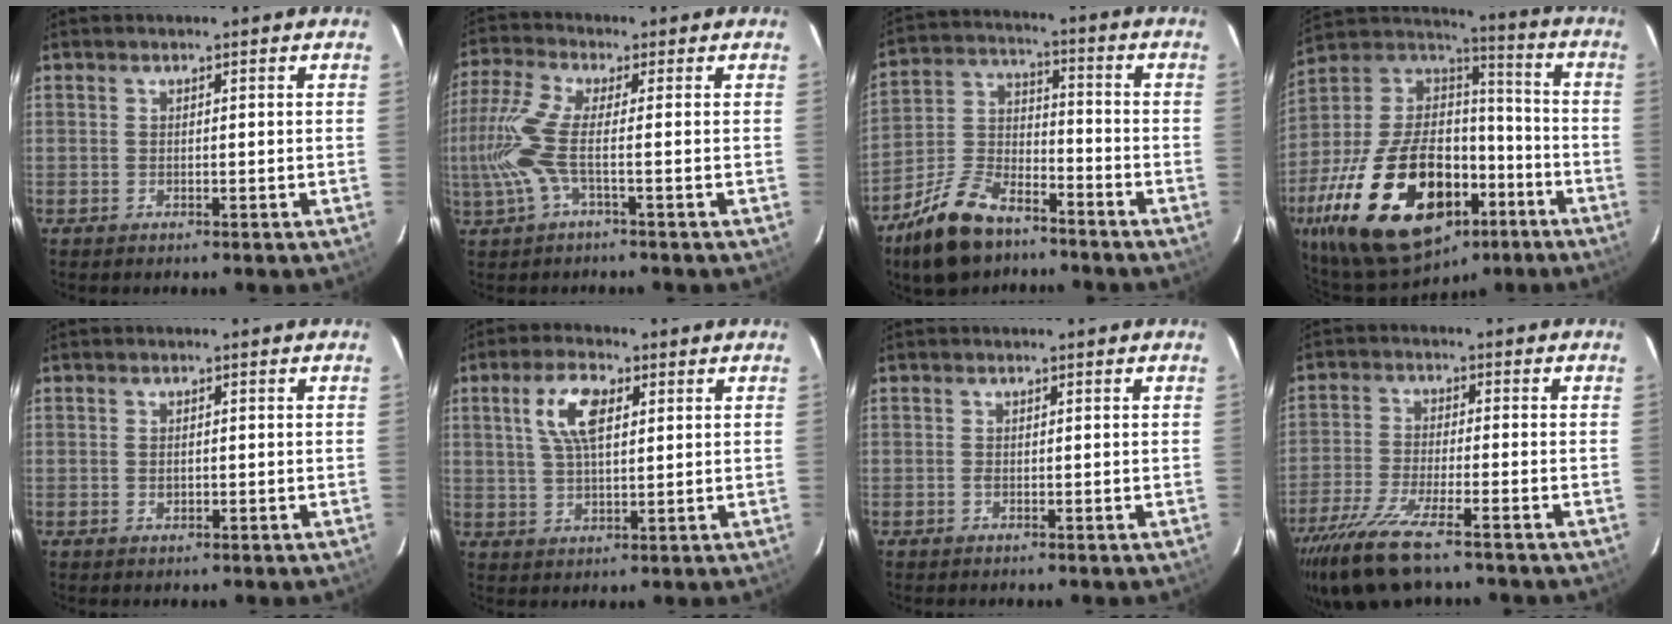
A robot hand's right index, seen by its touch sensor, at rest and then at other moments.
{"total": 9.4, "force": [-1.9, 1.2, 9.1], "torque": [-0.207, -0.005, -0.038]}
{"total": 15.2, "force": [-10.5, 7.3, 8.1], "torque": [-0.184, 0.006, -0.191]}
{"total": 31.9, "force": [-15.0, 18.1, 21.5], "torque": [-0.435, 0.003, -0.228]}
{"total": 1.1, "force": [-0.1, 0.8, 0.8], "torque": [-0.013, 0.003, -0.002]}
{"total": 7.6, "force": [2.7, 3.3, 6.4], "torque": [-0.123, 0.013, 0.052]}
{"total": 0.5, "force": [-0.1, 0.2, 0.5], "torque": [-0.011, 0.000, -0.003]}
{"total": 12.9, "force": [-9.6, 2.1, 8.2], "torque": [-0.186, -0.045, -0.180]}